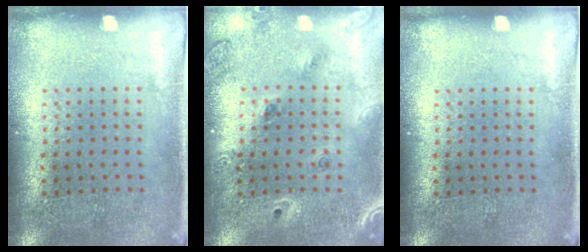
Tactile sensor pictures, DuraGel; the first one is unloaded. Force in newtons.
{"total": 1.5, "press": 1.3, "slide": 0.7}
{"total": 0.0}